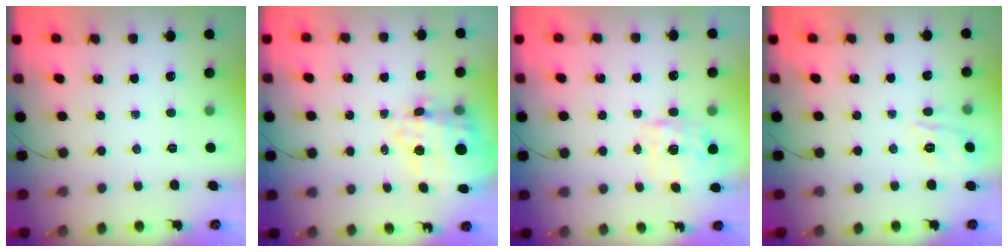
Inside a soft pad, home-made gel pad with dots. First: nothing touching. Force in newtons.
{"total": 10.2, "press": 9.5, "slide": 3.8}
{"total": 9.8, "press": 9.8, "slide": 0.5}
{"total": 7.2, "press": 7.2, "slide": 1.1}